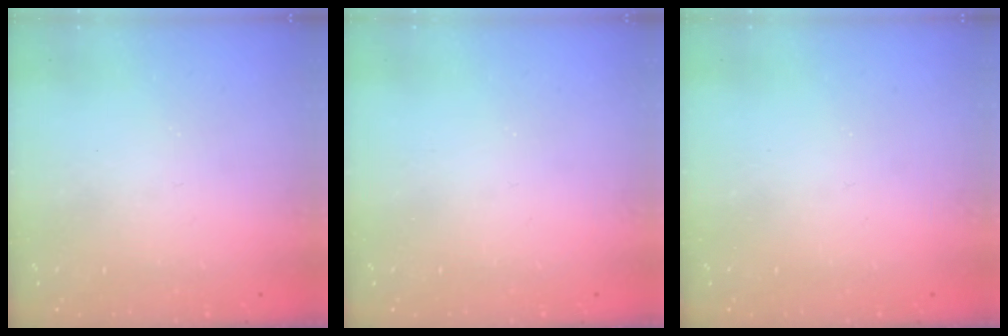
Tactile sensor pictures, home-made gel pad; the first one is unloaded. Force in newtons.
{"total": 0.0}
{"total": 0.0}